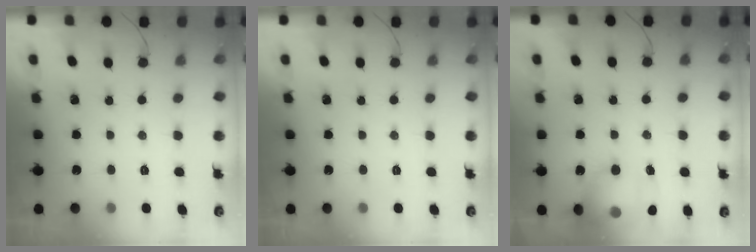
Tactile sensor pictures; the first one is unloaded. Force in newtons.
{"total": 0.0}
{"total": 16.2, "press": 16.1, "slide": 2.0}